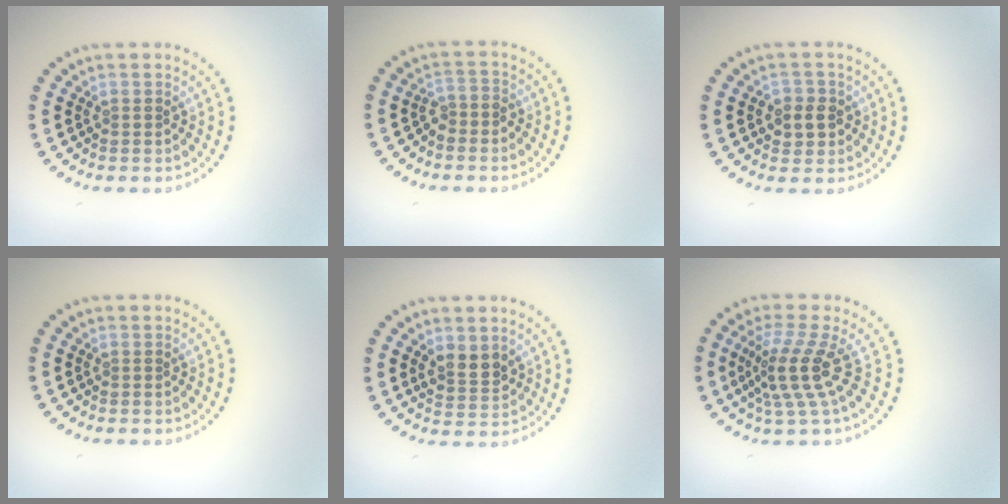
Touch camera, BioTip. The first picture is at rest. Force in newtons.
{"total": 1.6, "press": 1.2, "slide": 1.0}
{"total": 2.4, "press": 2.3, "slide": 0.8}
{"total": 0.0}
{"total": 2.5, "press": 2.3, "slide": 1.0}
{"total": 4.0, "press": 2.8, "slide": 2.9}